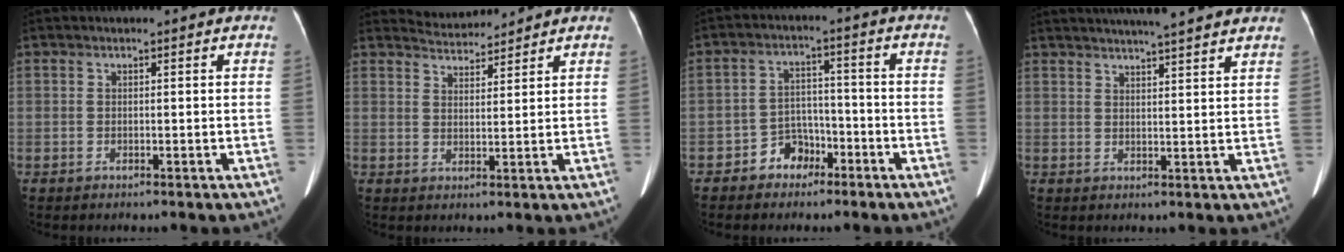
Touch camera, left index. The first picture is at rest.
{"total": 2.9, "force": [2.6, 0.0, -1.2], "torque": [0.012, 0.007, 0.046]}
{"total": 5.5, "force": [-4.4, 3.2, 0.8], "torque": [-0.012, 0.015, -0.075]}
{"total": 12.1, "force": [10.5, 0.8, 5.9], "torque": [-0.087, 0.022, 0.127]}